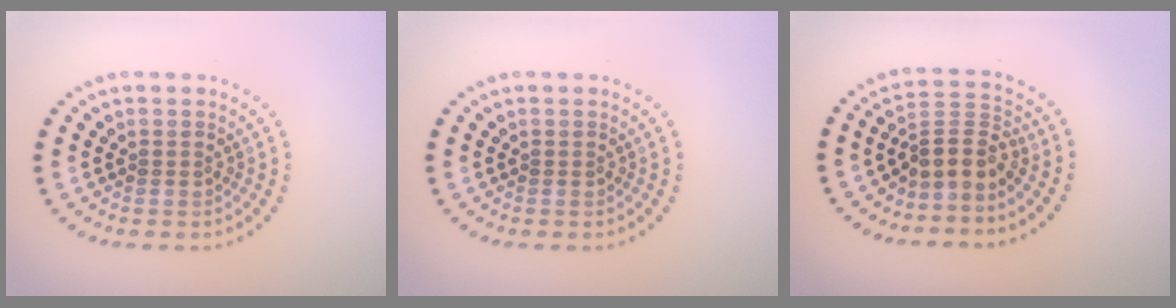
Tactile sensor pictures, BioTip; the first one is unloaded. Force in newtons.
{"total": 0.0}
{"total": 3.2, "press": 2.4, "slide": 2.2}